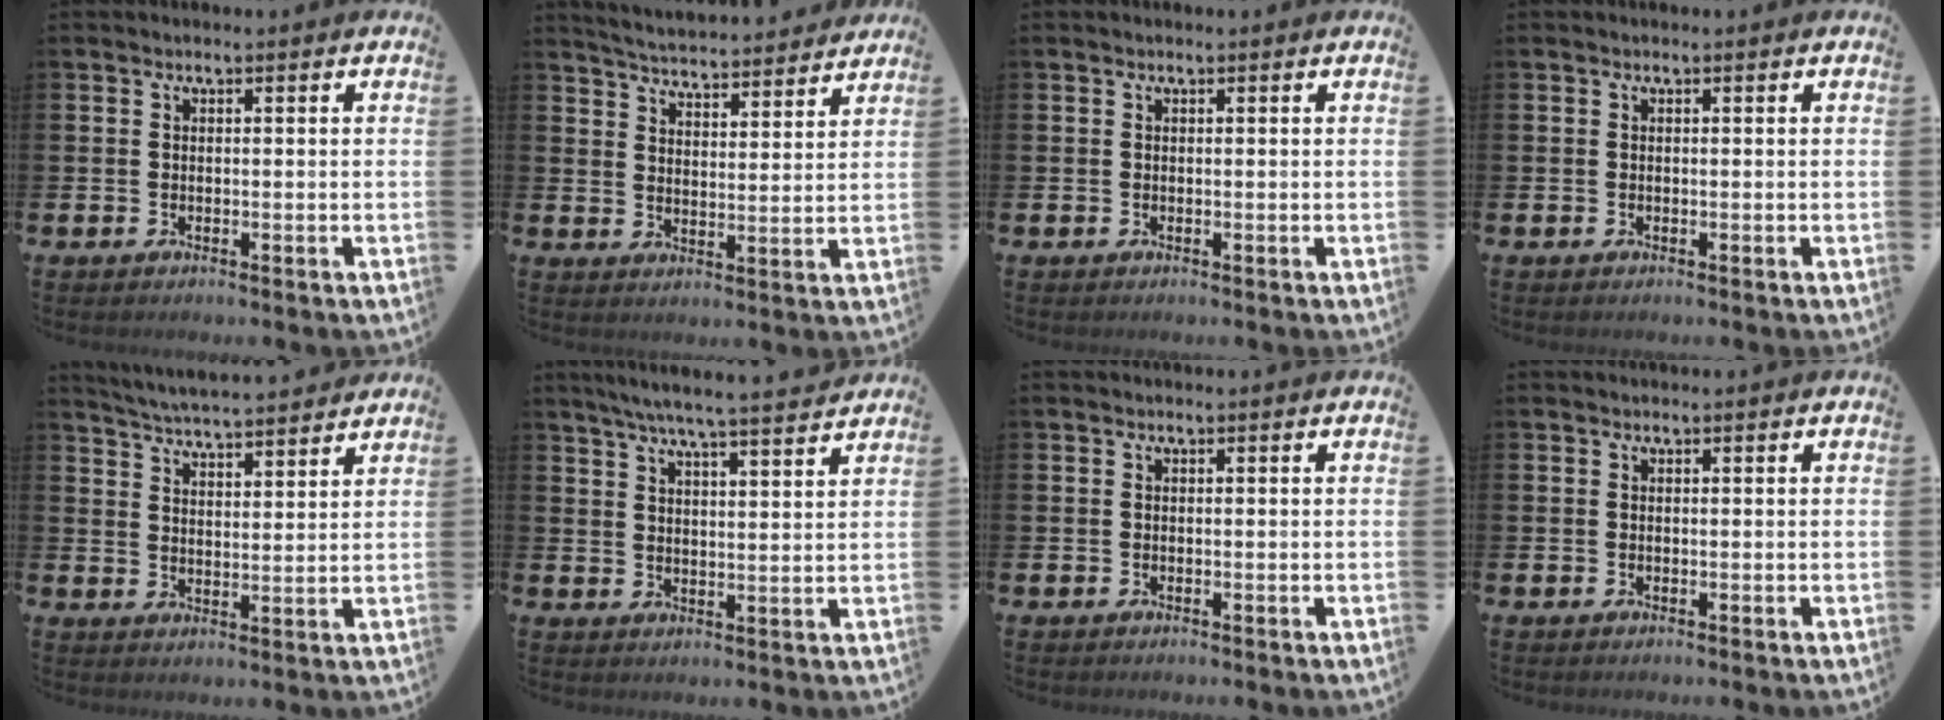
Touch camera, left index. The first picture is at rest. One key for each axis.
{"total": 5.2, "fx": 5.1, "fy": 0.3, "fz": 0.4, "tx": -0.025, "ty": -0.041, "tz": 0.090}
{"total": 0.0}
{"total": 0.0}
{"total": 5.1, "fx": 5.1, "fy": 0.0, "fz": 0.4, "tx": -0.034, "ty": -0.031, "tz": 0.092}
{"total": 6.3, "fx": 5.9, "fy": -0.3, "fz": 2.2, "tx": -0.055, "ty": -0.035, "tz": 0.103}
{"total": 0.0}
{"total": 0.0}